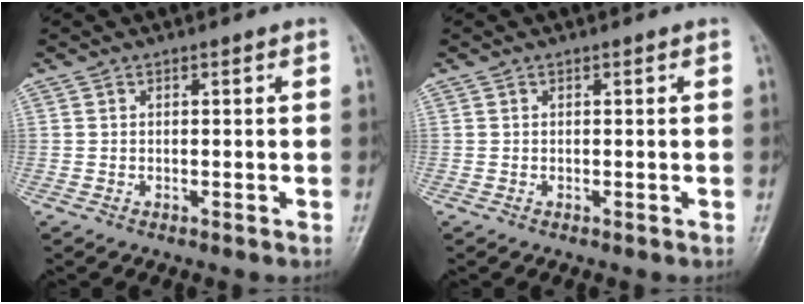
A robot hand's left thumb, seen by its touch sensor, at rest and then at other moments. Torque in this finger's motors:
{"motor_torque": [-0.01, 0.00, 0.05, -0.05, 0.00]}